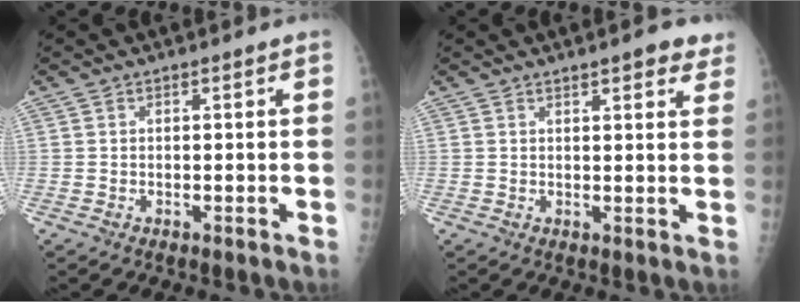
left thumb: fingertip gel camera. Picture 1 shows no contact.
{"total": 5.5, "force": [3.9, 1.5, 3.6], "torque": [-0.019, -0.009, 0.047]}